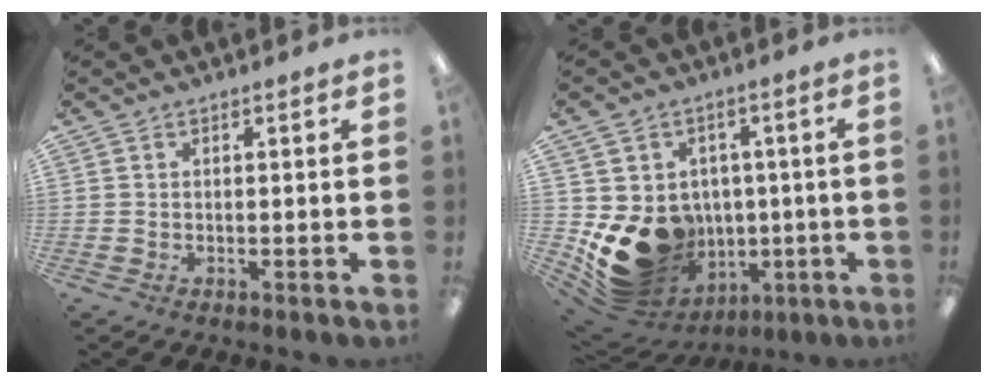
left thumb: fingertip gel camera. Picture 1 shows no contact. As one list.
[{"total": 14.4, "force": [-2.7, 12.4, 6.9], "torque": [-0.122, -0.016, -0.030]}]